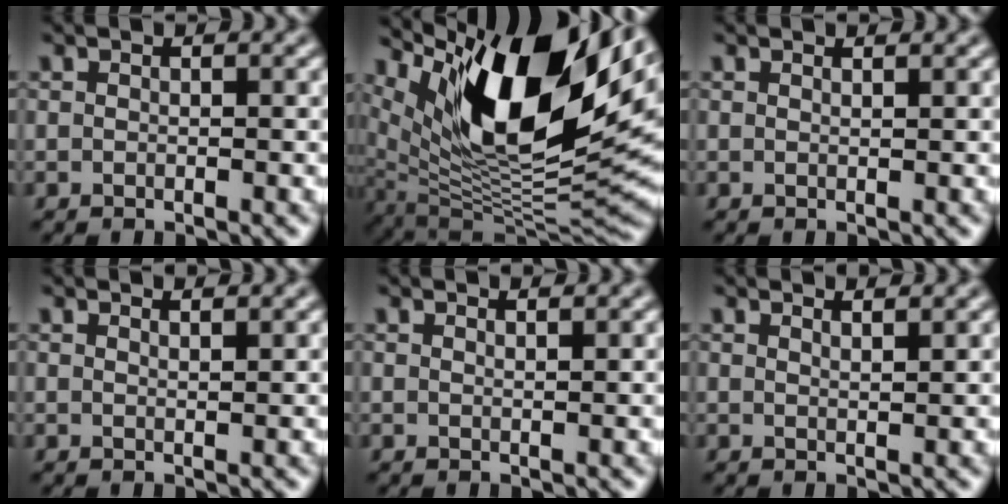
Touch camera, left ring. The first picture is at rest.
{"total": 16.3, "force": [7.5, 6.4, 13.0], "torque": [-0.212, 0.005, 0.127]}
{"total": 0.7, "force": [0.7, 0.1, 0.3], "torque": [-0.002, -0.001, 0.007]}
{"total": 1.3, "force": [1.2, 0.3, 0.5], "torque": [-0.002, 0.000, 0.011]}
{"total": 1.0, "force": [0.9, 0.2, 0.4], "torque": [-0.002, 0.000, 0.009]}
{"total": 1.6, "force": [1.4, 0.4, 0.7], "torque": [-0.003, 0.002, 0.012]}